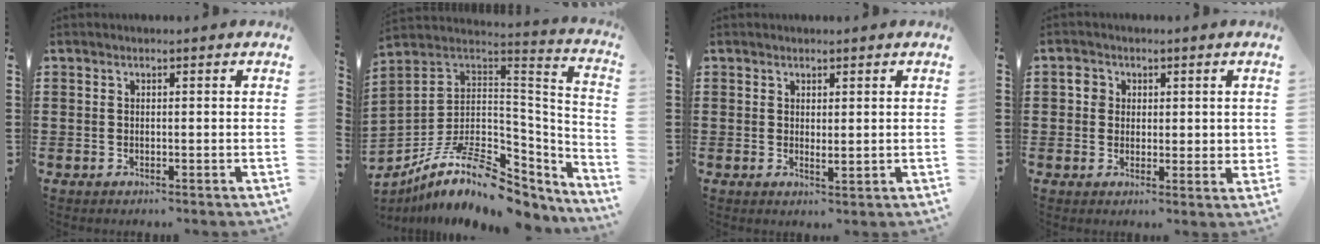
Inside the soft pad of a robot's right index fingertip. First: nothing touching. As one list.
[{"total": 12.6, "force": [-7.0, 5.9, 8.7], "torque": [-0.179, 0.011, -0.121]}, {"total": 1.2, "force": [0.9, 0.2, 0.7], "torque": [-0.015, 0.000, 0.017]}, {"total": 3.3, "force": [1.1, 2.9, 1.2], "torque": [-0.027, 0.011, 0.017]}]